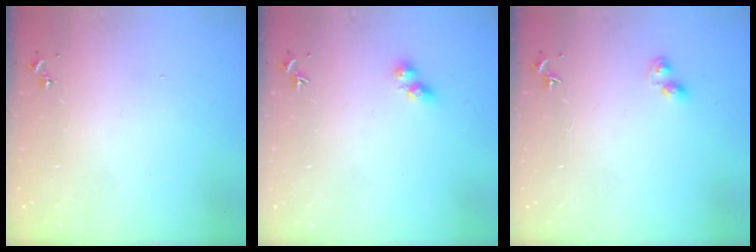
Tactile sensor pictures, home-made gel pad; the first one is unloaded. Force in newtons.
{"total": 3.5, "press": 3.4, "slide": 0.8}
{"total": 4.8, "press": 4.7, "slide": 0.5}